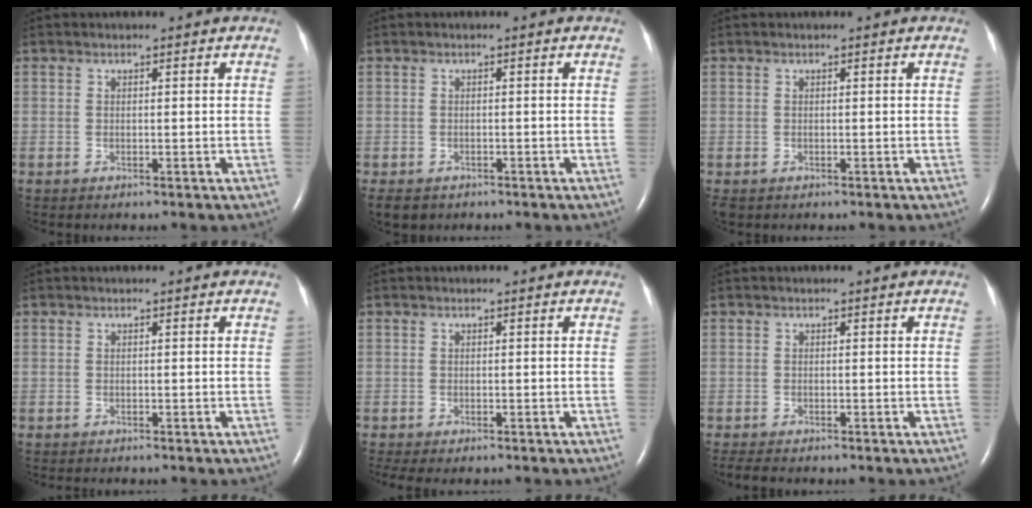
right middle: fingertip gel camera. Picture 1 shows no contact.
{"total": 5.3, "force": [-3.7, 3.4, 1.9], "torque": [-0.036, -0.005, -0.050]}
{"total": 1.2, "force": [-0.8, 0.8, 0.4], "torque": [-0.010, 0.000, -0.009]}
{"total": 1.0, "force": [-0.9, 0.2, 0.4], "torque": [-0.011, -0.003, -0.009]}
{"total": 3.5, "force": [-2.7, 1.3, 1.8], "torque": [-0.028, -0.010, -0.037]}
{"total": 2.5, "force": [-2.2, 0.6, 1.2], "torque": [-0.025, -0.009, -0.031]}